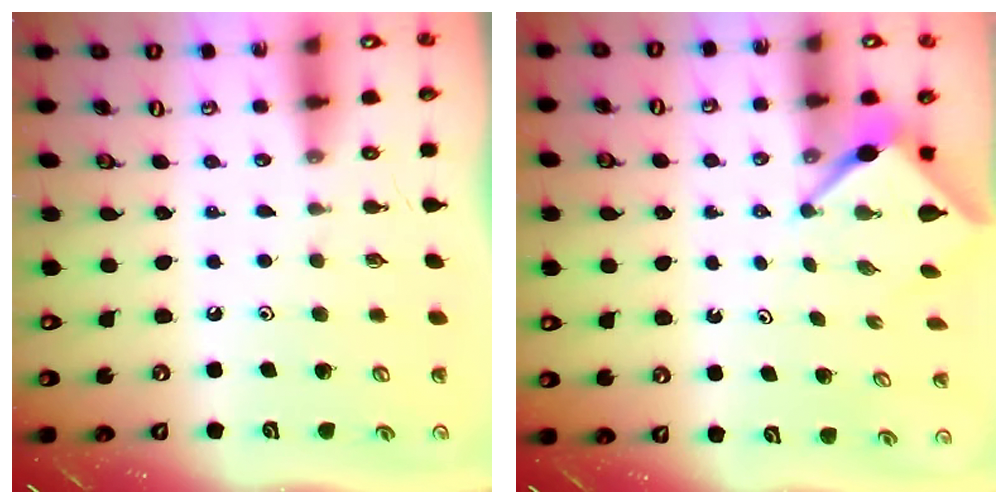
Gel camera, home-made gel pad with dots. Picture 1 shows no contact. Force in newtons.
{"total": 3.0, "press": 3.0, "slide": 0.2}